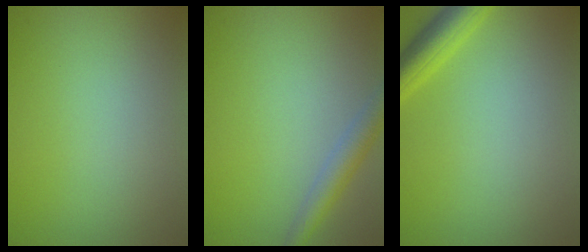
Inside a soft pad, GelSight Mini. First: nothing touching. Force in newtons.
{"total": 2.8, "press": 2.8, "slide": 0.1}
{"total": 3.5, "press": 3.5, "slide": 0.2}